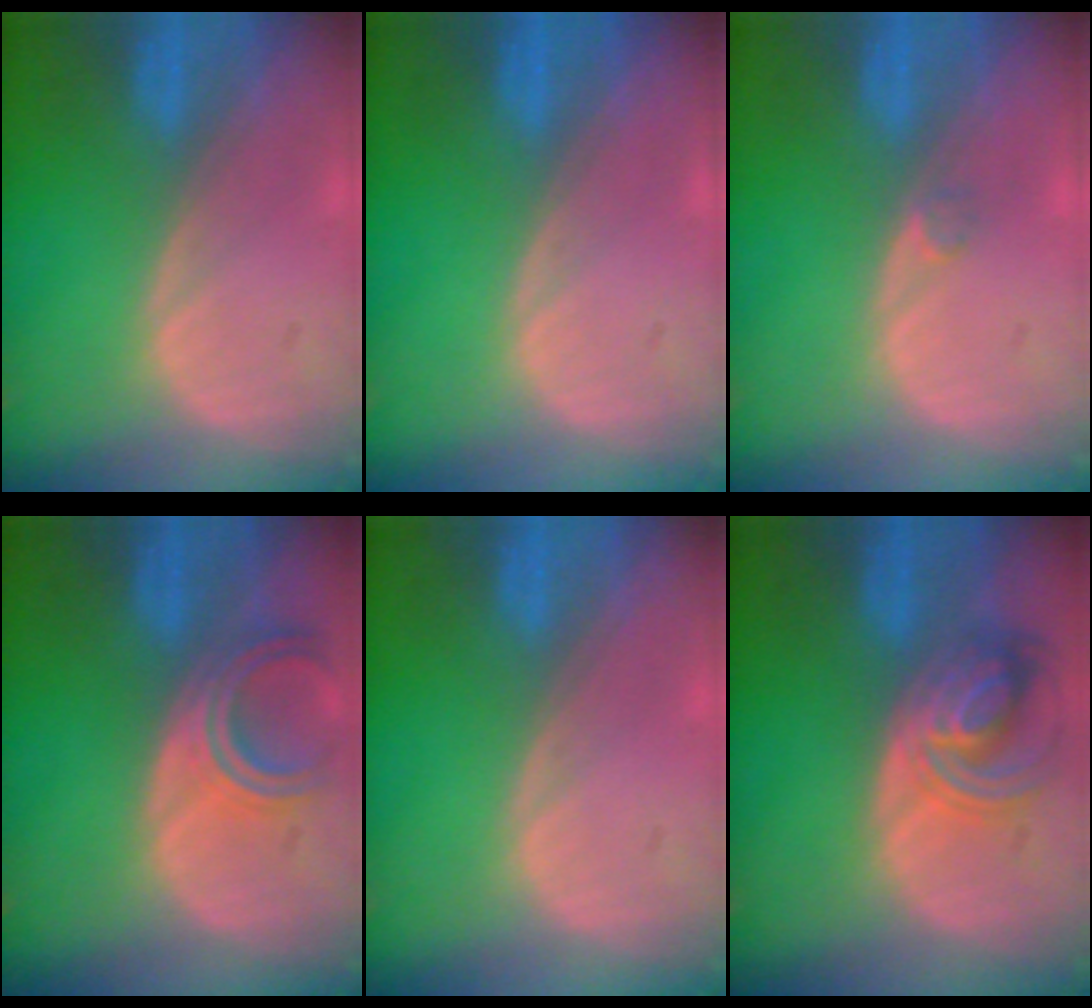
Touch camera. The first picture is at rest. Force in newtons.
{"total": 0.0}
{"total": 0.9, "press": 0.8, "slide": 0.5}
{"total": 5.7, "press": 5.2, "slide": 2.4}
{"total": 0.0}
{"total": 7.6, "press": 6.8, "slide": 3.5}